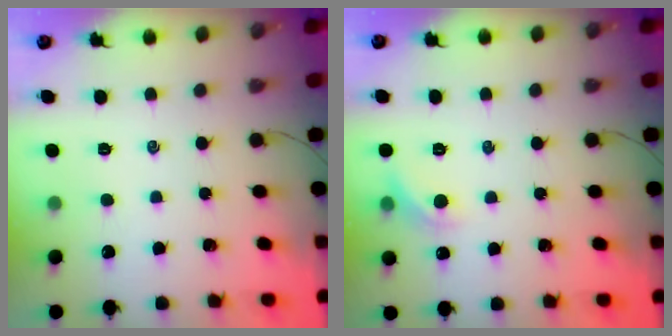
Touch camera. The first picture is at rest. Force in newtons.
{"total": 6.4, "press": 6.3, "slide": 1.4}